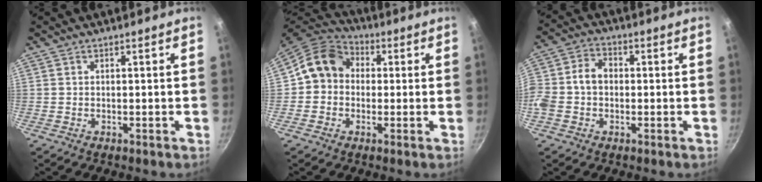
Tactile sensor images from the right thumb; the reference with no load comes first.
{"total": 10.8, "force": [0.9, 9.3, 5.5], "torque": [-0.060, 0.029, -0.008]}
{"total": 8.3, "force": [-0.6, 6.4, 5.2], "torque": [-0.086, 0.028, -0.028]}